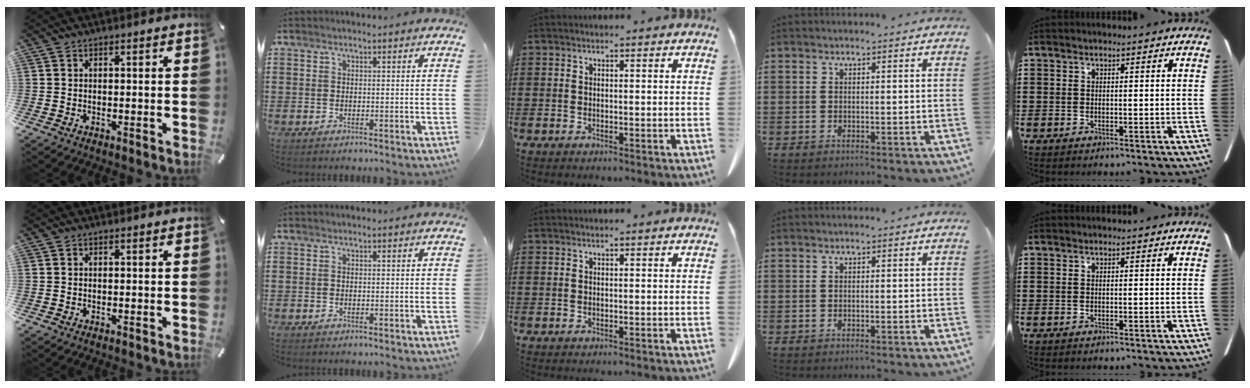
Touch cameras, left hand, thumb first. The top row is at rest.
{}